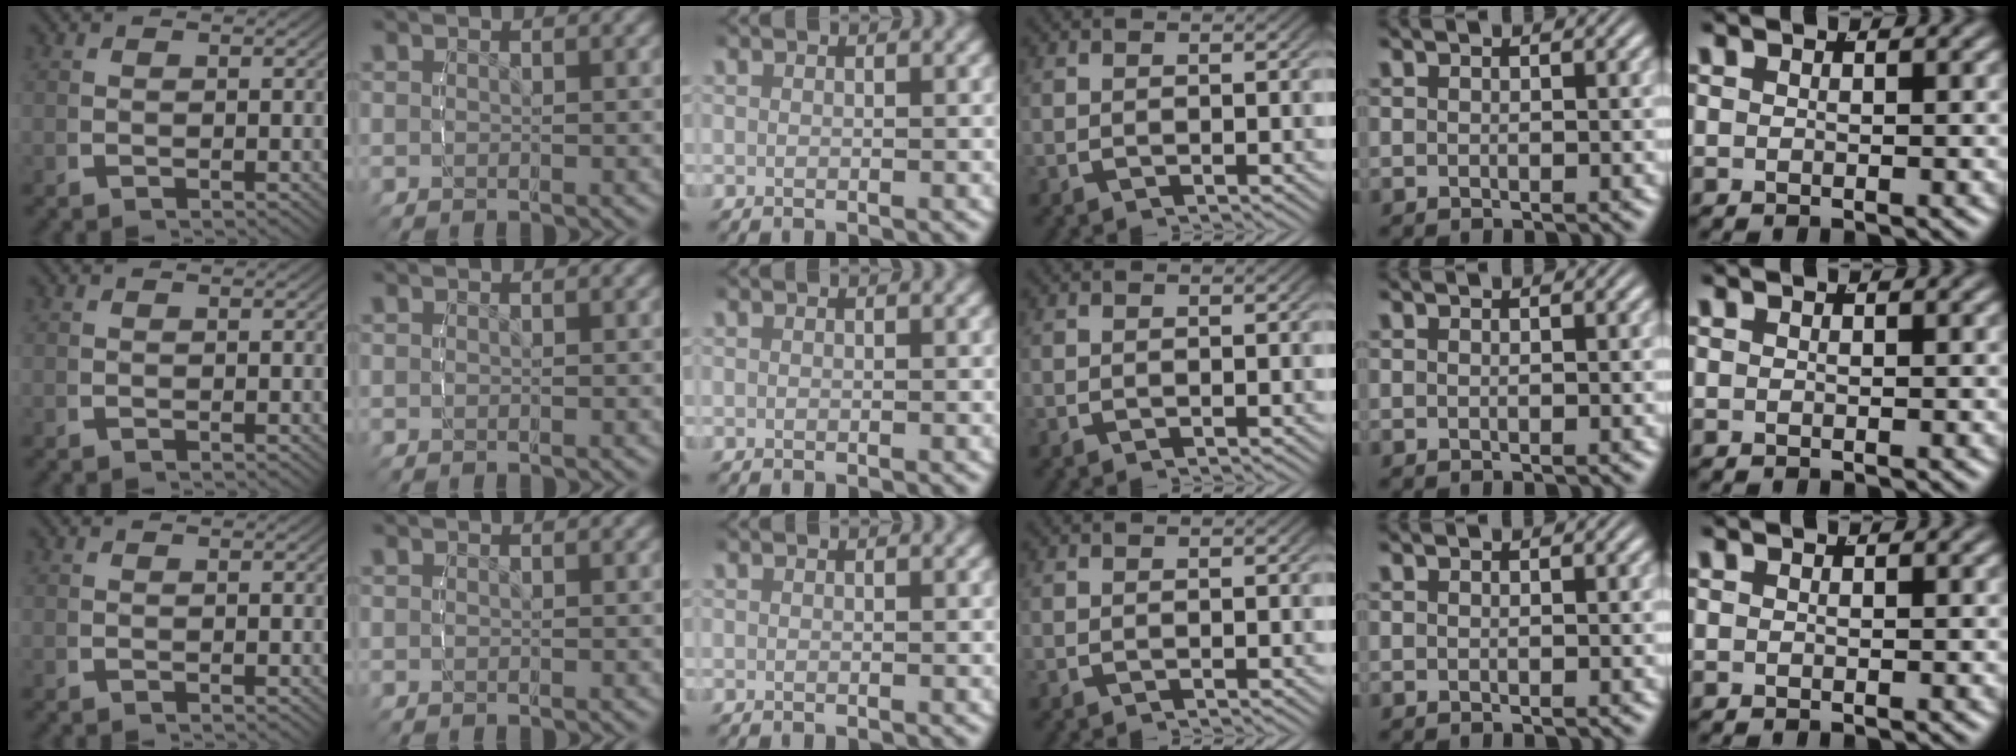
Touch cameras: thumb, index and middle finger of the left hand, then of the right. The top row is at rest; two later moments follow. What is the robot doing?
{"motion": "lift_and_place", "object": "cubes"}